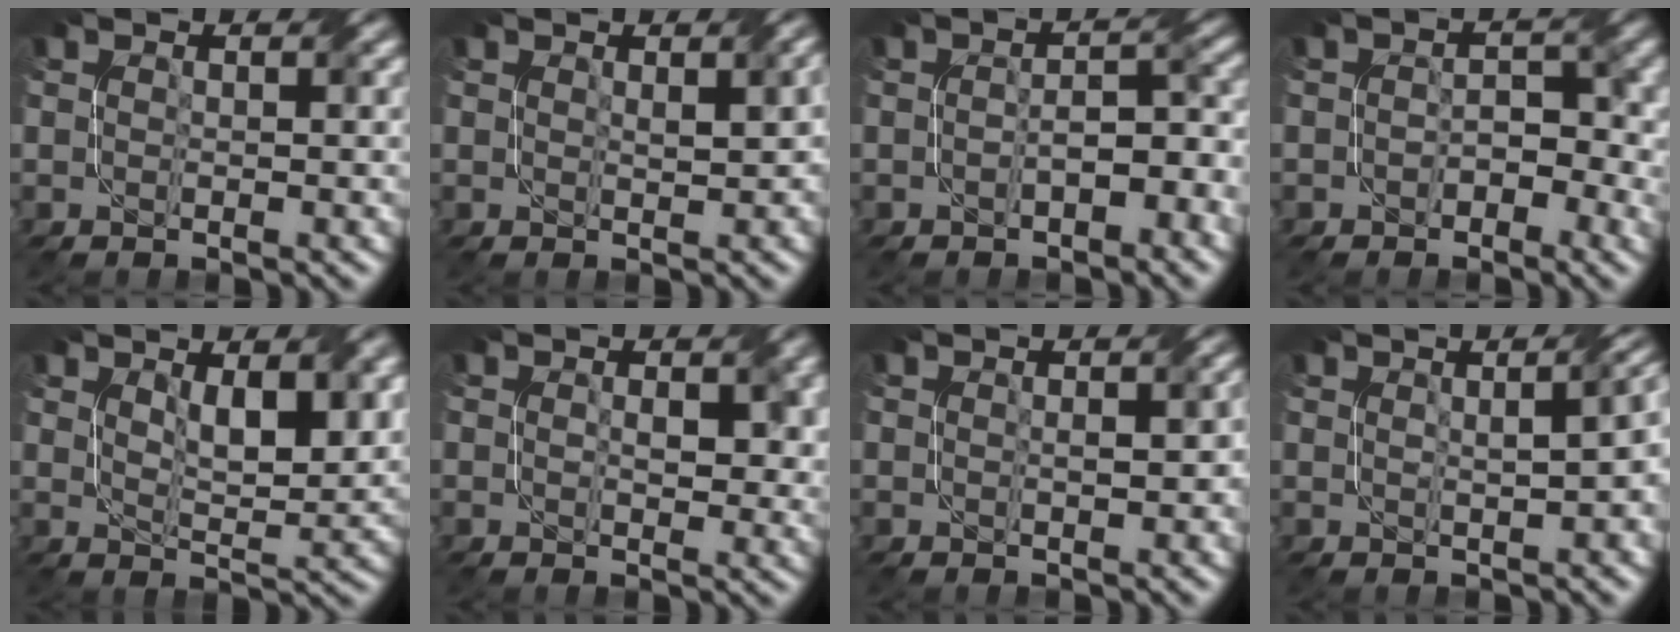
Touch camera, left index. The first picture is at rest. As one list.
[{"total": 1.7, "force": [0.6, 0.7, 1.5], "torque": [-0.017, 0.005, 0.019]}, {"total": 3.1, "force": [-1.2, 1.3, 2.5], "torque": [-0.038, 0.011, -0.013]}, {"total": 2.4, "force": [-0.9, 1.6, 1.4], "torque": [-0.013, 0.008, -0.007]}, {"total": 4.5, "force": [2.1, 1.7, 3.7], "torque": [-0.062, -0.001, 0.048]}, {"total": 2.7, "force": [0.5, 1.6, 2.2], "torque": [-0.030, 0.001, 0.015]}, {"total": 1.7, "force": [-0.1, 0.9, 1.4], "torque": [-0.019, 0.001, 0.012]}, {"total": 6.0, "force": [0.7, 2.8, 5.2], "torque": [-0.034, 0.019, 0.020]}]